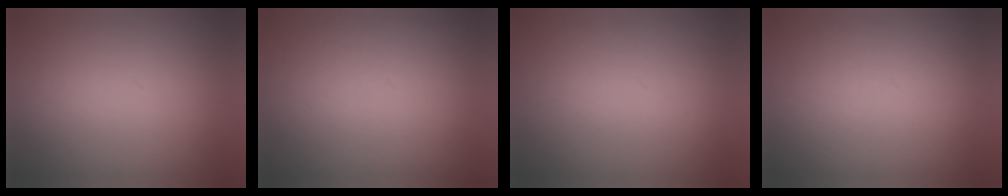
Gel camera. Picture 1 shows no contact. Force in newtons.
{"total": 3.9}
{"total": 3.7}
{"total": 1.0}